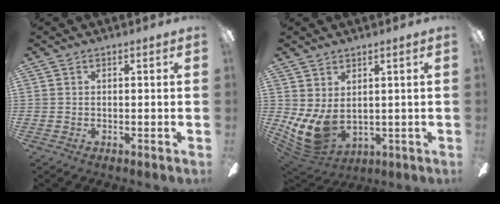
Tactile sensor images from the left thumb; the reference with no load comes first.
{"total": 9.0, "force": [0.7, 5.8, 6.9], "torque": [-0.157, -0.024, 0.017]}